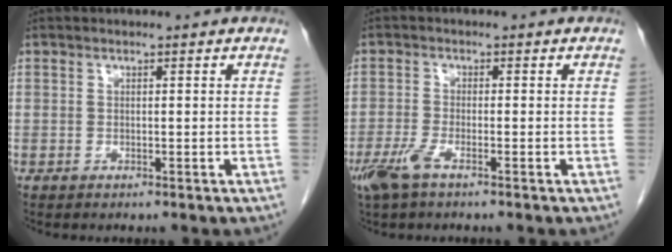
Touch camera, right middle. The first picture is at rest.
{"total": 3.9, "force": [-2.4, 0.7, 2.9], "torque": [-0.071, -0.009, -0.051]}